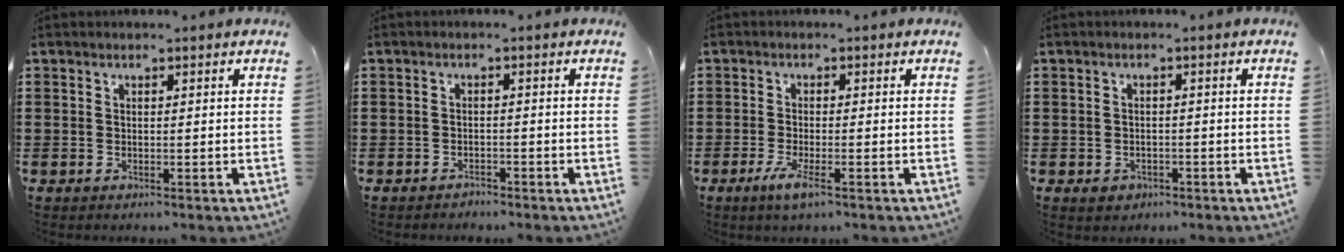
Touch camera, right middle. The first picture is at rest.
{"total": 1.3, "force": [-1.3, 0.3, -0.1], "torque": [-0.004, 0.003, -0.029]}
{"total": 3.3, "force": [-1.6, 0.3, 2.8], "torque": [-0.060, -0.011, -0.031]}
{"total": 1.3, "force": [-0.8, 1.0, 0.4], "torque": [-0.011, 0.000, -0.020]}